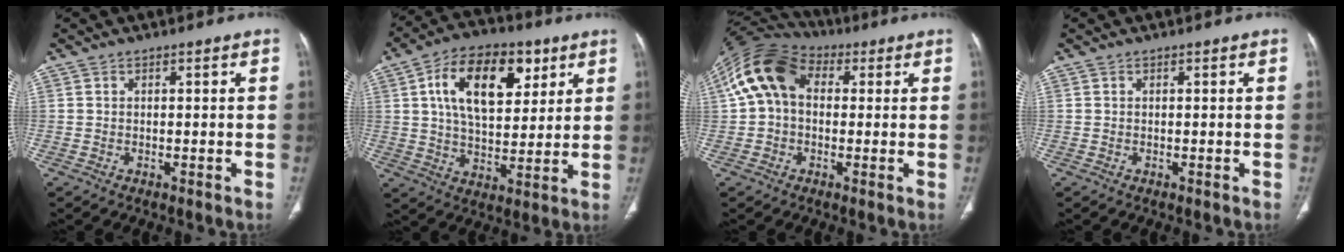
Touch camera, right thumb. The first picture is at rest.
{"total": 17.6, "force": [6.5, 10.0, 12.9], "torque": [-0.181, -0.011, 0.108]}
{"total": 13.1, "force": [2.2, 9.4, 8.9], "torque": [-0.167, 0.040, 0.028]}
{"total": 0.0}